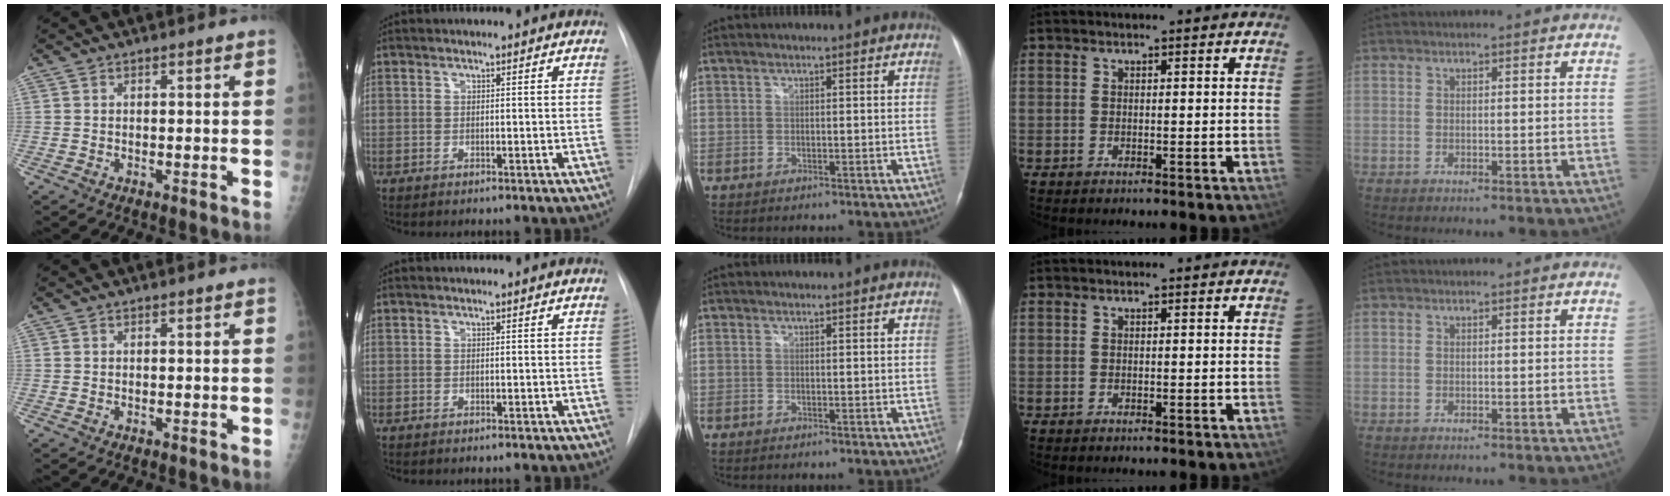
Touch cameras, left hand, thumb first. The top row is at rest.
{}